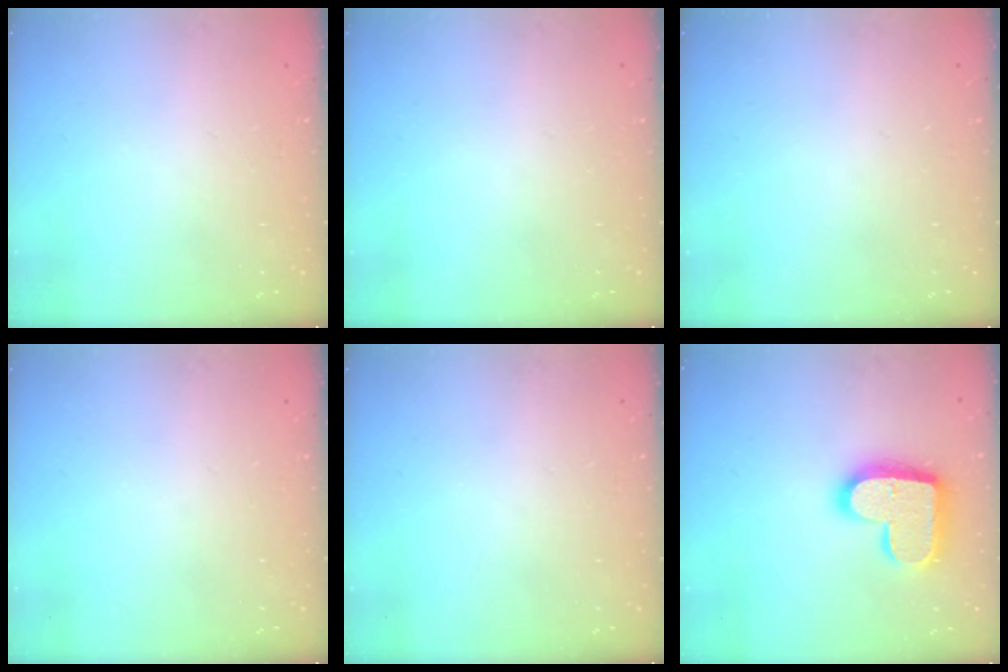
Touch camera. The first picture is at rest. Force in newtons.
{"total": 0.0}
{"total": 0.0}
{"total": 0.0}
{"total": 0.0}
{"total": 17.6, "press": 17.5, "slide": 1.0}